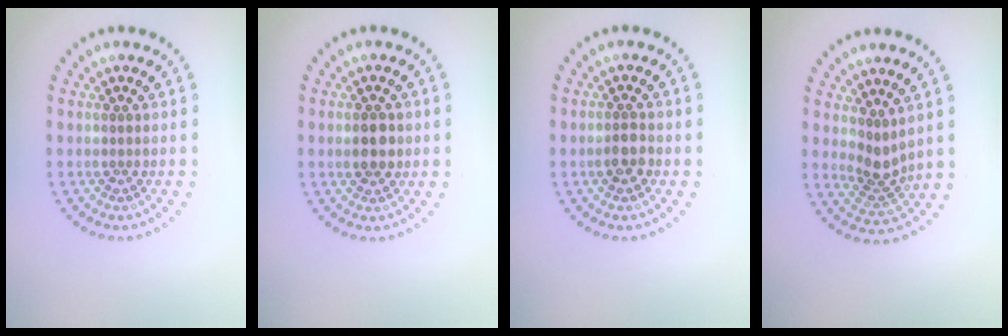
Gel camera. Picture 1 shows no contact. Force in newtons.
{"total": 2.4, "press": 2.4, "slide": 0.1}
{"total": 1.7, "press": 1.7, "slide": 0.5}
{"total": 2.2, "press": 1.8, "slide": 1.4}